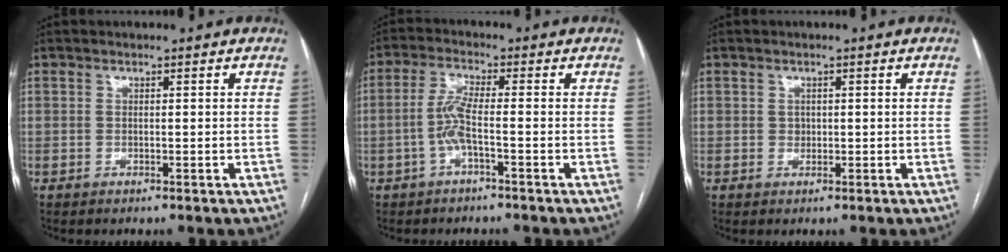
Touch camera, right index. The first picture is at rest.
{"total": 4.4, "force": [-1.4, 0.1, 4.2], "torque": [-0.091, 0.008, -0.029]}
{"total": 1.0, "force": [0.1, 0.9, 0.5], "torque": [-0.006, 0.001, 0.003]}